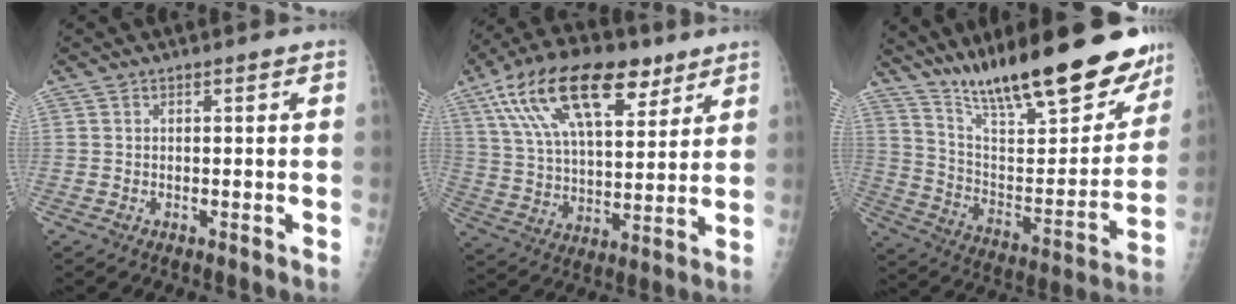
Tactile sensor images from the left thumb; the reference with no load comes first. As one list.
[{"total": 22.8, "force": [12.2, 10.7, 16.1], "torque": [-0.270, -0.012, 0.214]}, {"total": 27.9, "force": [21.1, 7.1, 16.7], "torque": [-0.224, -0.088, 0.333]}]